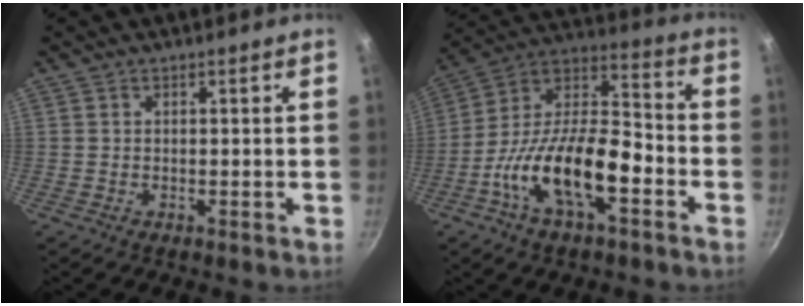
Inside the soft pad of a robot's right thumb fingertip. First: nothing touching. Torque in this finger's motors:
{"motor_torque": [0.41, 0.39, 1.40, -1.37, 0.25]}